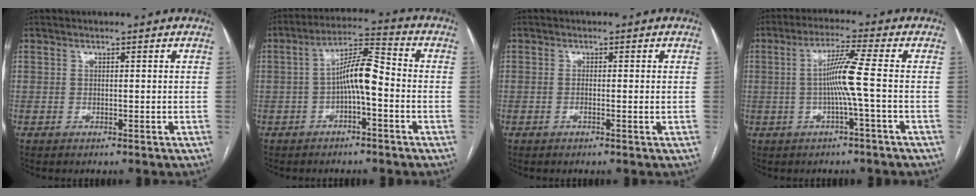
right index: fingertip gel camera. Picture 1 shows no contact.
{"total": 7.4, "force": [-1.4, 1.3, 7.2], "torque": [-0.130, 0.026, -0.028]}
{"total": 1.2, "force": [-0.2, 0.1, 1.2], "torque": [-0.019, 0.000, -0.004]}
{"total": 6.3, "force": [-0.7, -1.5, 6.1], "torque": [-0.116, 0.007, -0.012]}